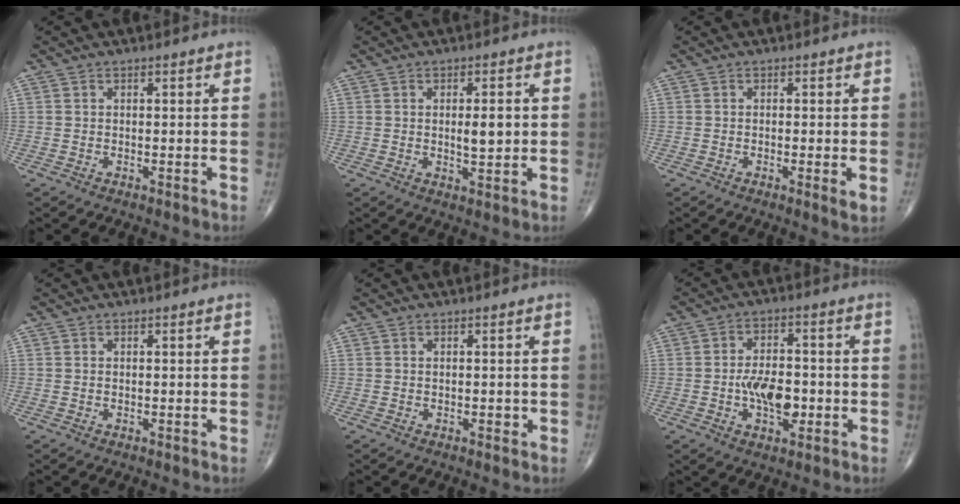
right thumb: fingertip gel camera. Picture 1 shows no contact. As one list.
[{"total": 4.8, "force": [0.4, 1.7, 4.4], "torque": [-0.063, -0.006, 0.008]}, {"total": 2.2, "force": [-0.4, 0.3, 2.1], "torque": [-0.042, -0.009, -0.010]}, {"total": 0.0}, {"total": 0.8, "force": [-0.1, 0.5, 0.7], "torque": [-0.007, 0.000, -0.003]}, {"total": 8.8, "force": [-1.7, 4.8, 7.2], "torque": [-0.108, 0.014, -0.028]}]